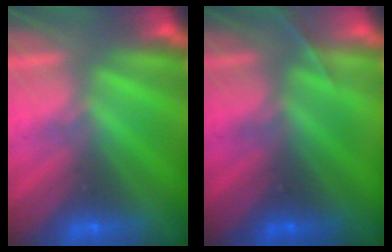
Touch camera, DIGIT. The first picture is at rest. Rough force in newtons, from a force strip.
{"total": 1.4}